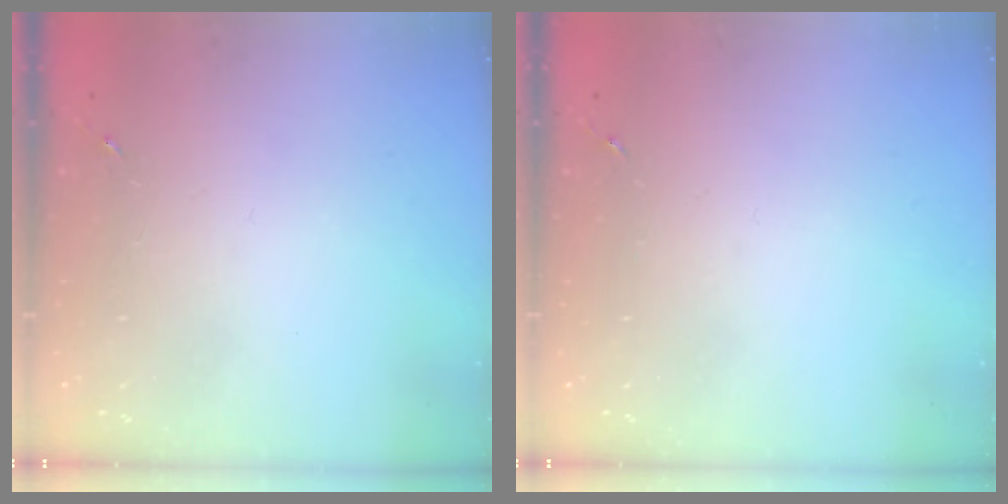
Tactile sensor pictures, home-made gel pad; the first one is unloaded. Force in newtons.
{"total": 0.0}